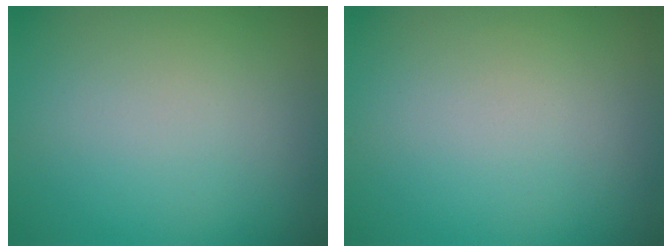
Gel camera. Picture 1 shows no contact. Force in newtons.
{"total": 0.0}